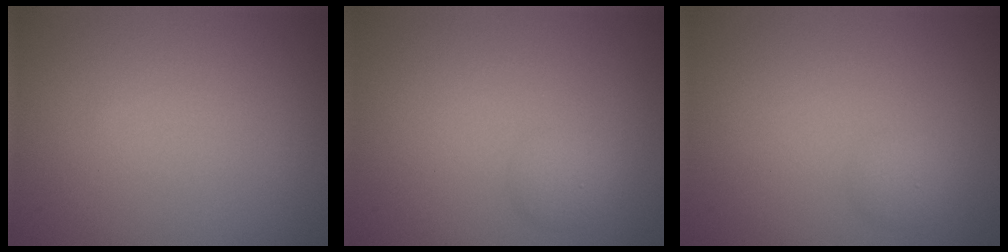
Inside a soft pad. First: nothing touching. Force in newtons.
{"total": 1.2, "press": 1.2, "slide": 0.1}
{"total": 1.1, "press": 1.1, "slide": 0.1}